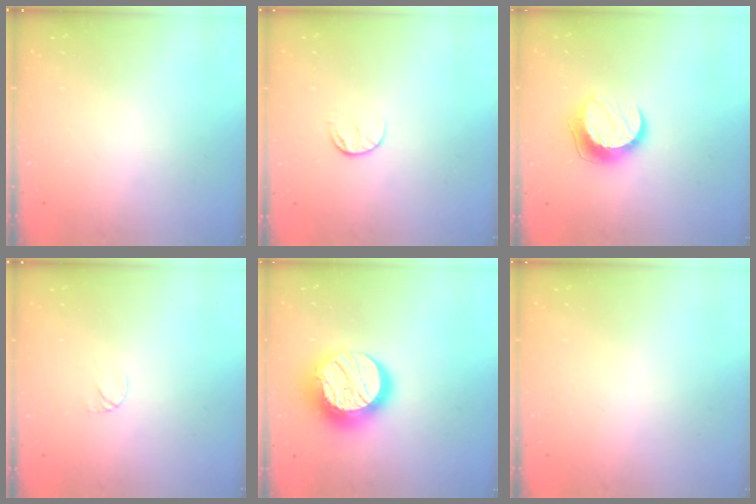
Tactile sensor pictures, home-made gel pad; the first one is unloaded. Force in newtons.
{"total": 6.8, "press": 6.7, "slide": 0.8}
{"total": 10.5, "press": 10.5, "slide": 0.3}
{"total": 4.2, "press": 4.1, "slide": 0.3}
{"total": 17.8, "press": 17.8, "slide": 1.2}
{"total": 0.6, "press": 0.5, "slide": 0.1}